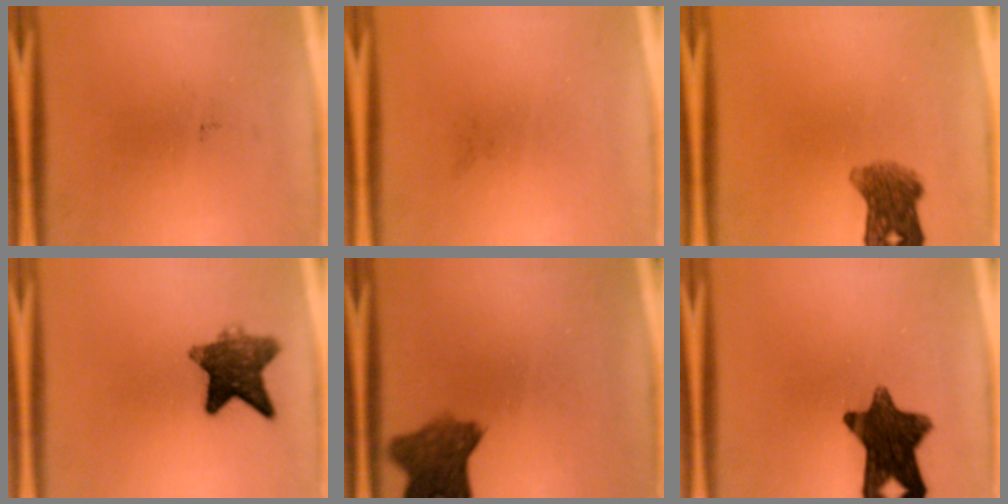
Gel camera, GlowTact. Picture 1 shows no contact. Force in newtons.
{"total": 0.0}
{"total": 6.1}
{"total": 8.5}
{"total": 7.3}
{"total": 12.1}